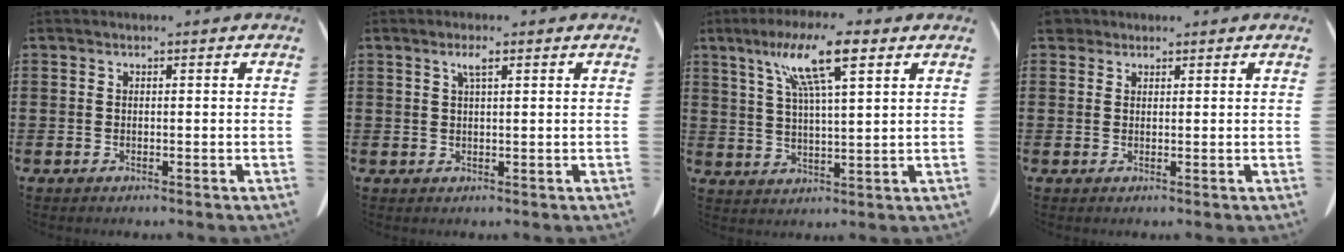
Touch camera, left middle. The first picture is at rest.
{"total": 2.2, "force": [1.0, 0.4, 1.9], "torque": [-0.039, 0.004, 0.016]}
{"total": 10.9, "force": [6.2, 1.7, 8.8], "torque": [-0.176, 0.000, 0.102]}
{"total": 1.7, "force": [1.4, 0.9, 0.3], "torque": [-0.011, 0.006, 0.028]}